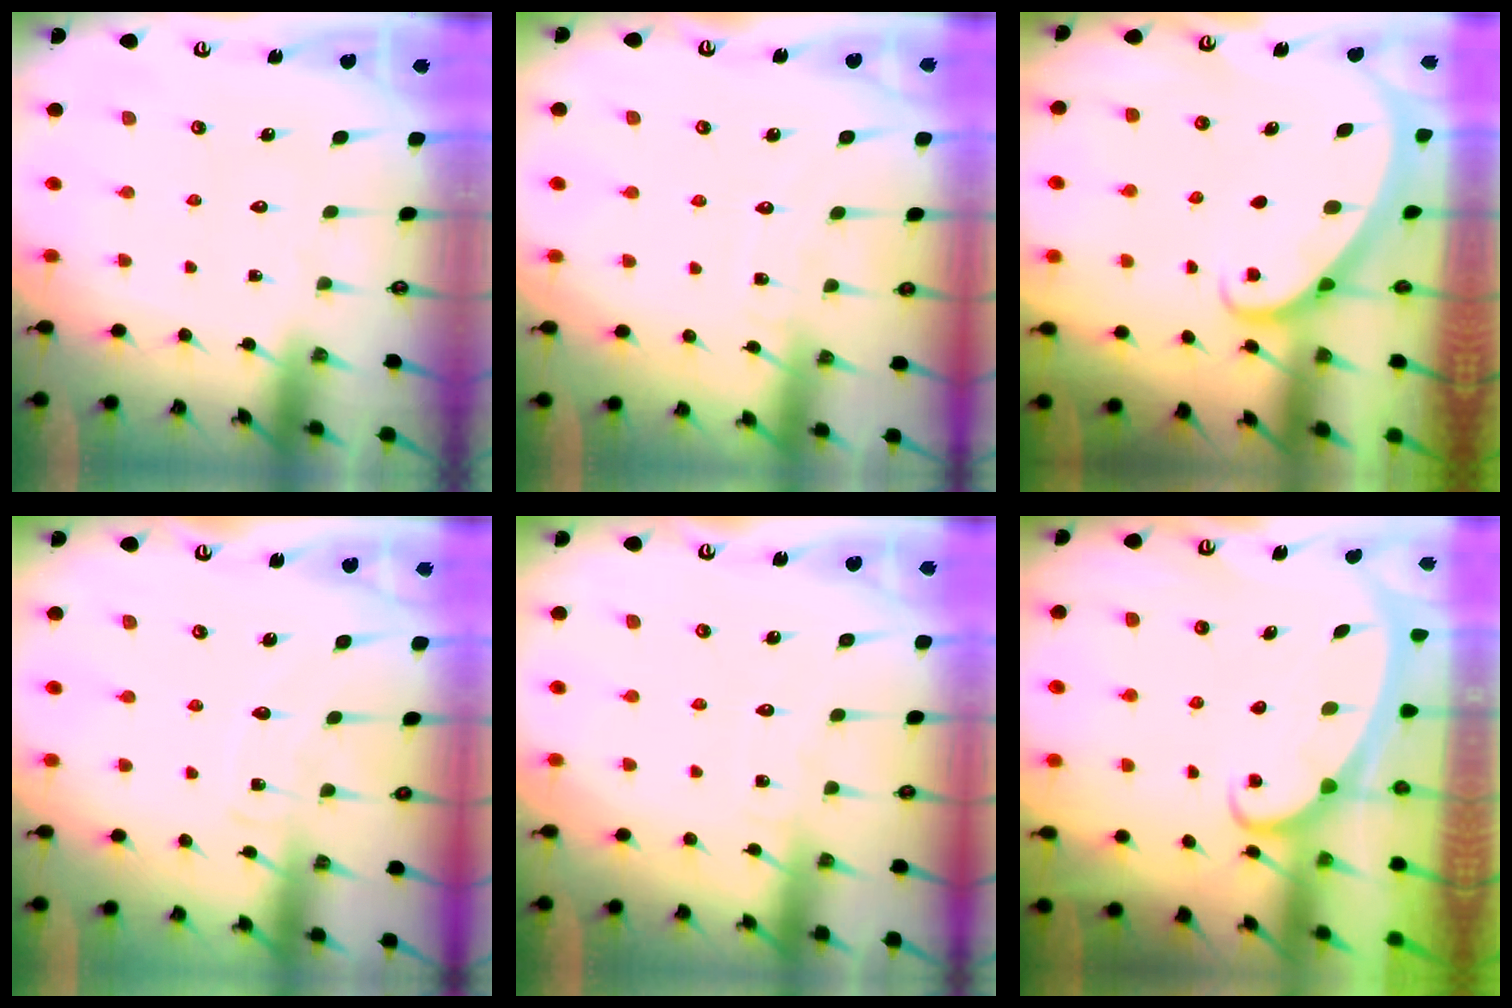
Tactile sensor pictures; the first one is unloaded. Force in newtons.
{"total": 5.6, "press": 5.6, "slide": 0.5}
{"total": 1.8, "press": 1.8, "slide": 0.1}
{"total": 5.9, "press": 5.8, "slide": 0.6}
{"total": 3.5, "press": 3.4, "slide": 0.3}
{"total": 2.3, "press": 2.3, "slide": 0.4}